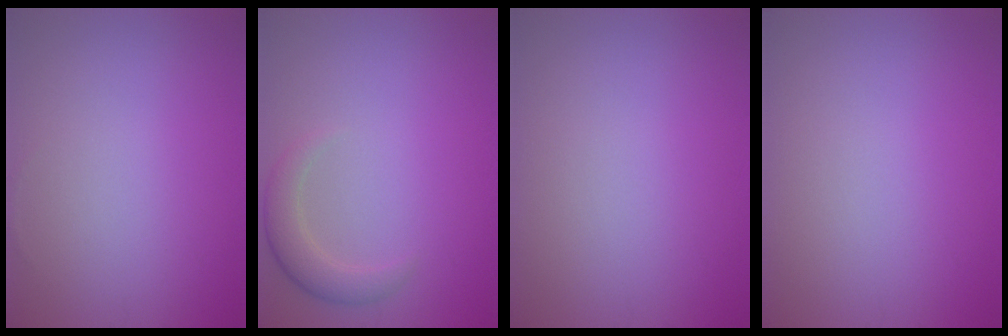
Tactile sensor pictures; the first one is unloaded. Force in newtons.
{"total": 2.6, "press": 2.6, "slide": 0.1}
{"total": 0.0}
{"total": 0.0}